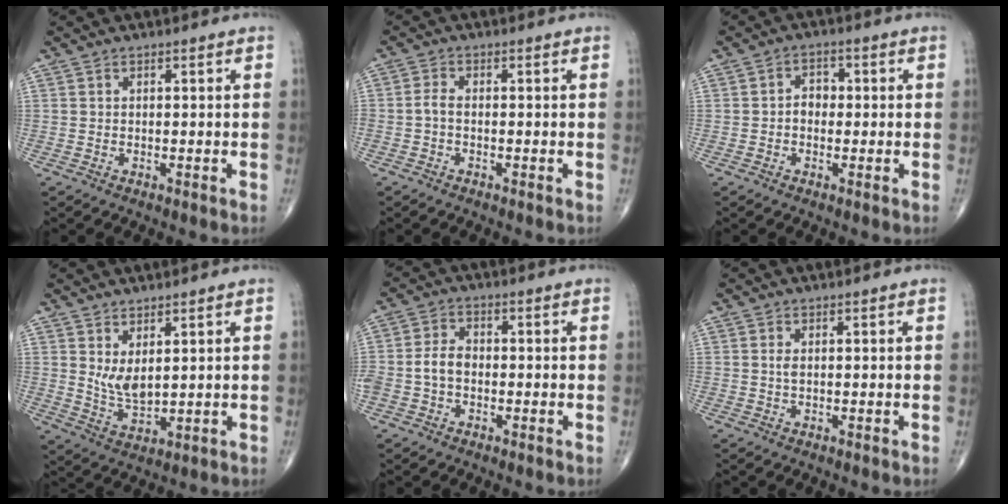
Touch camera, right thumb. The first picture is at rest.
{"total": 1.9, "force": [-0.6, 0.9, 1.5], "torque": [-0.032, 0.003, -0.017]}
{"total": 3.2, "force": [-0.3, 2.5, 2.0], "torque": [-0.014, 0.016, -0.013]}
{"total": 5.3, "force": [1.9, 2.4, 4.4], "torque": [-0.078, -0.028, 0.048]}
{"total": 4.9, "force": [-1.0, 3.4, 3.3], "torque": [-0.070, 0.018, -0.023]}
{"total": 0.9, "force": [0.2, 0.4, 0.9], "torque": [-0.020, -0.002, 0.004]}